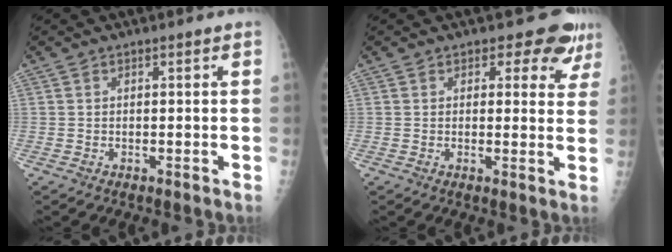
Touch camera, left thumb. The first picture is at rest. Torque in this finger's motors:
{"motor_torque": [-0.03, 0.10, -0.08, -0.07, 0.05]}